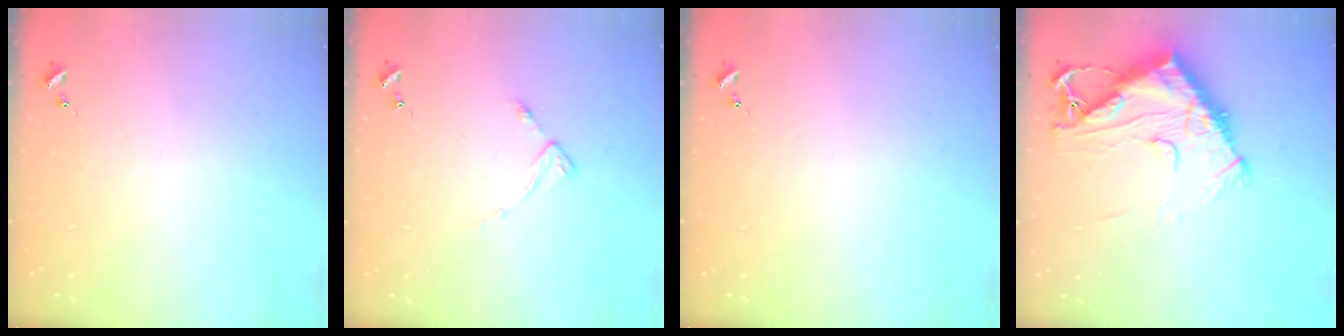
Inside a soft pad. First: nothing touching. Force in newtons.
{"total": 2.9, "press": 2.8, "slide": 0.4}
{"total": 0.0}
{"total": 14.7, "press": 14.6, "slide": 1.5}